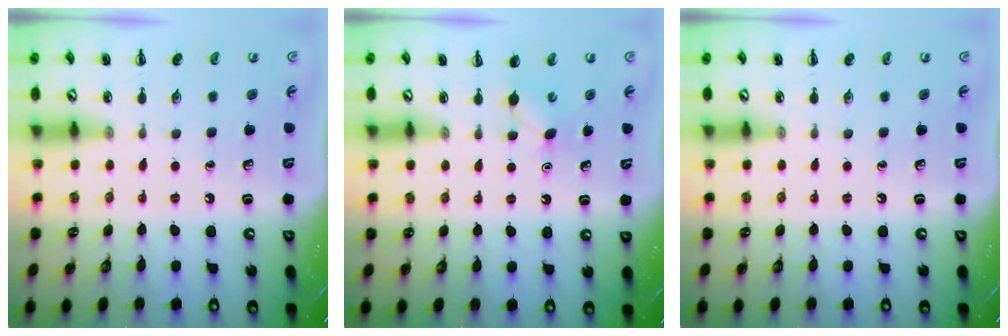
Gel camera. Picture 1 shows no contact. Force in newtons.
{"total": 4.2, "press": 4.0, "slide": 1.2}
{"total": 0.0}